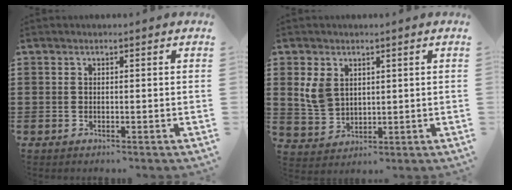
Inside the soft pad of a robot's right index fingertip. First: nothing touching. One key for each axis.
{"total": 5.1, "fx": 2.0, "fy": 3.8, "fz": 2.8, "tx": -0.080, "ty": 0.007, "tz": 0.033}